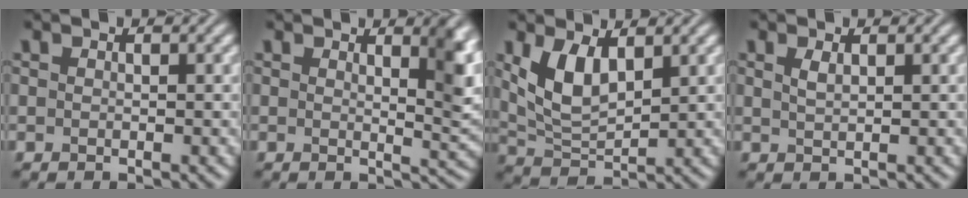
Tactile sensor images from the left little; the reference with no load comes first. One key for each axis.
{"total": 4.6, "fx": 2.2, "fy": 1.4, "fz": 3.7, "tx": -0.035, "ty": -0.002, "tz": 0.030}
{"total": 5.1, "fx": 2.1, "fy": 2.5, "fz": 4.0, "tx": -0.090, "ty": -0.005, "tz": 0.046}
{"total": 1.1, "fx": 0.7, "fy": 0.4, "fz": 0.8, "tx": -0.020, "ty": 0.002, "tz": 0.015}